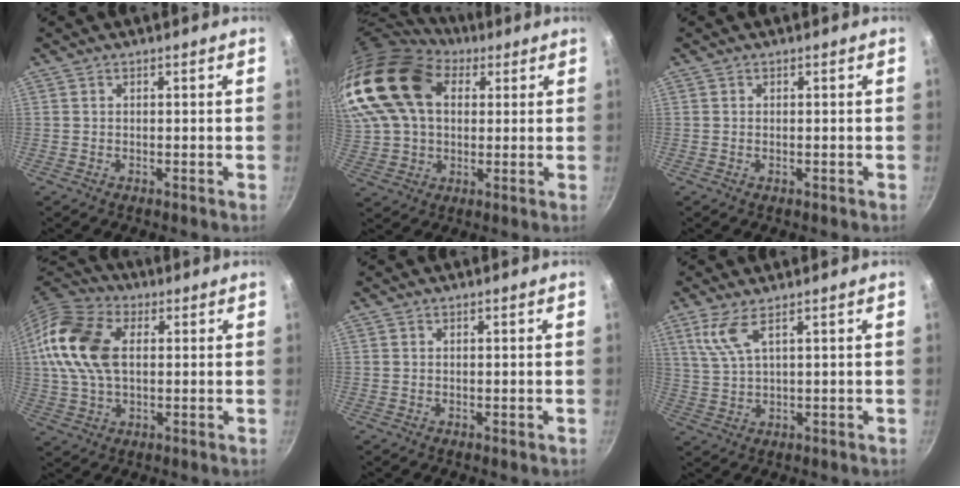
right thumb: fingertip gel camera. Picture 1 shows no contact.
{"total": 22.7, "force": [7.2, 15.6, 14.8], "torque": [-0.306, 0.017, 0.122]}
{"total": 0.5, "force": [-0.2, 0.2, 0.5], "torque": [-0.007, 0.002, -0.002]}
{"total": 16.2, "force": [2.7, 10.2, 12.3], "torque": [-0.230, 0.017, 0.037]}
{"total": 0.0}
{"total": 5.4, "force": [2.8, 1.3, 4.5], "torque": [-0.101, -0.017, 0.066]}